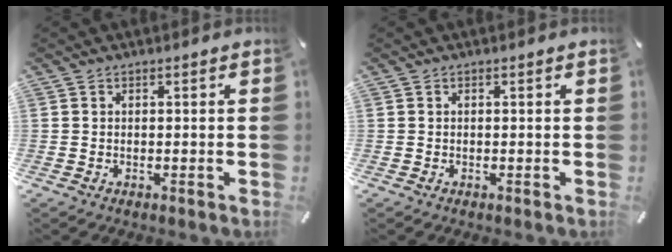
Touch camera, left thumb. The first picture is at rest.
{"total": 0.0}